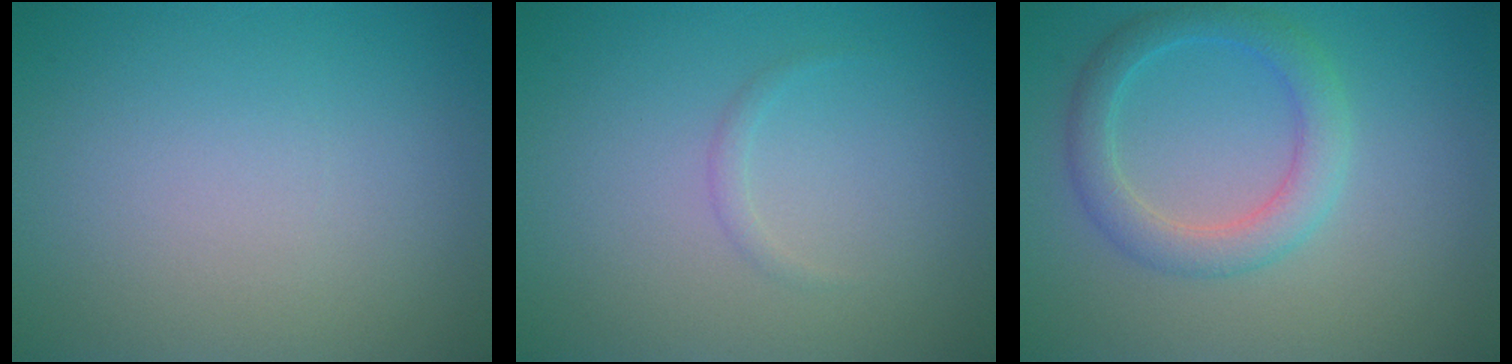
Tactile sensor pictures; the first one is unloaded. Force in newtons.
{"total": 0.6, "press": 0.6, "slide": 0.1}
{"total": 3.4, "press": 3.4, "slide": 0.2}